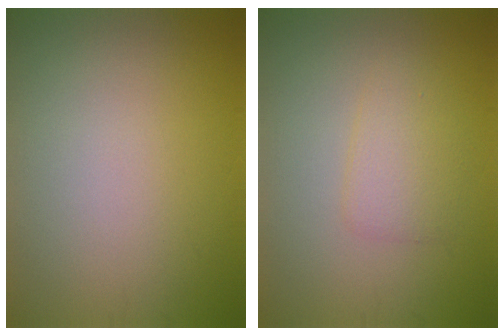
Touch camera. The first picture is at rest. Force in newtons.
{"total": 2.3, "press": 2.3, "slide": 0.1}